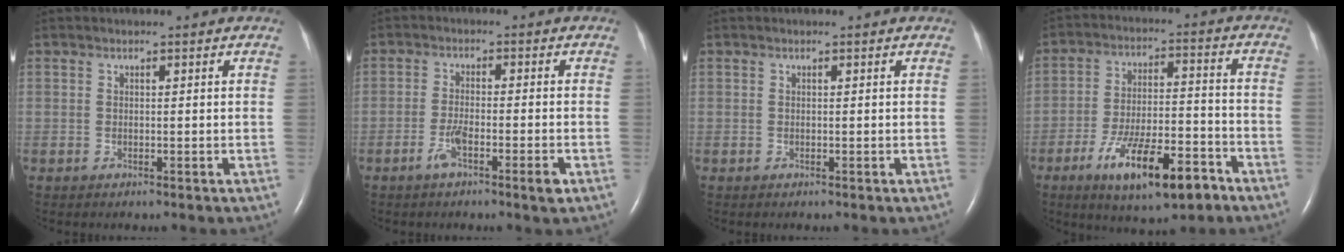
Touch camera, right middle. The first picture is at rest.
{"total": 4.8, "force": [-2.5, 0.4, 4.0], "torque": [-0.079, -0.005, -0.048]}
{"total": 0.0}
{"total": 13.6, "force": [-7.9, 3.7, 10.5], "torque": [-0.182, -0.001, -0.123]}